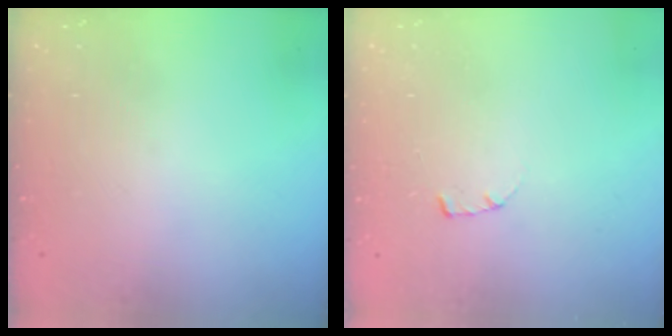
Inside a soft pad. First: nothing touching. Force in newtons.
{"total": 1.7, "press": 1.7, "slide": 0.2}